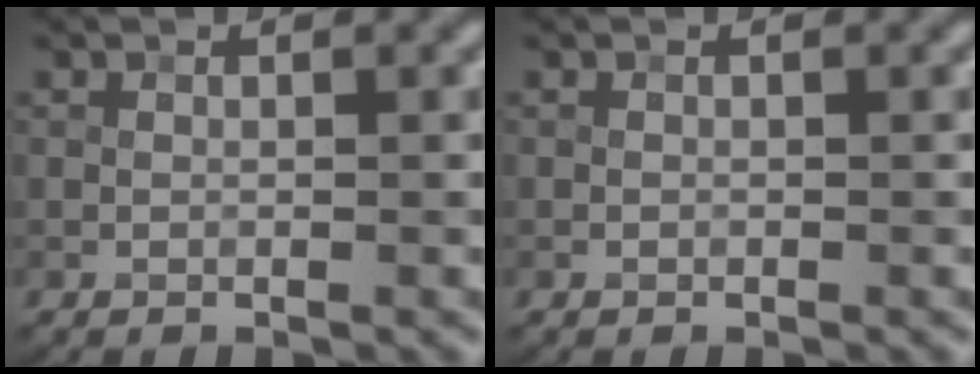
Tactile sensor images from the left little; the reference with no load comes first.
{"total": 0.0}